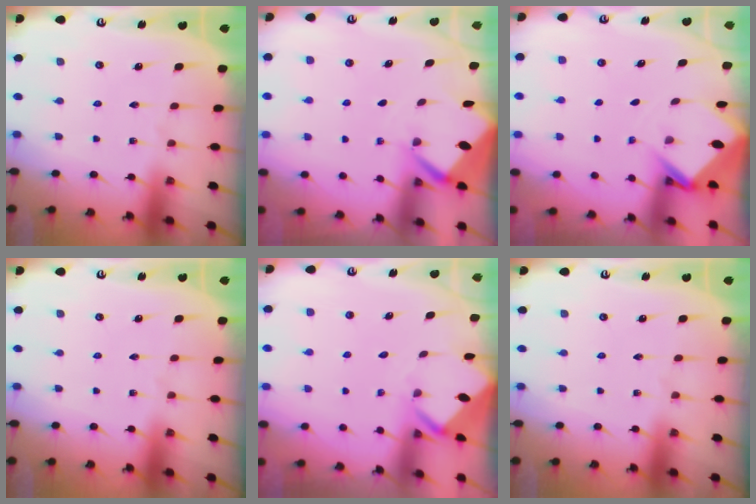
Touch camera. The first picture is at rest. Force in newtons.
{"total": 2.7, "press": 2.7, "slide": 0.3}
{"total": 3.2, "press": 3.2, "slide": 0.2}
{"total": 0.0}
{"total": 3.0, "press": 3.0, "slide": 0.1}
{"total": 0.0}